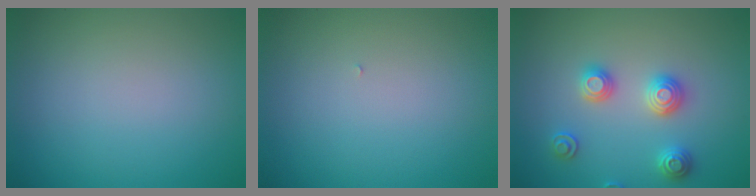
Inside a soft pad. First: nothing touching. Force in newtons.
{"total": 0.0}
{"total": 2.9, "press": 2.9, "slide": 0.2}